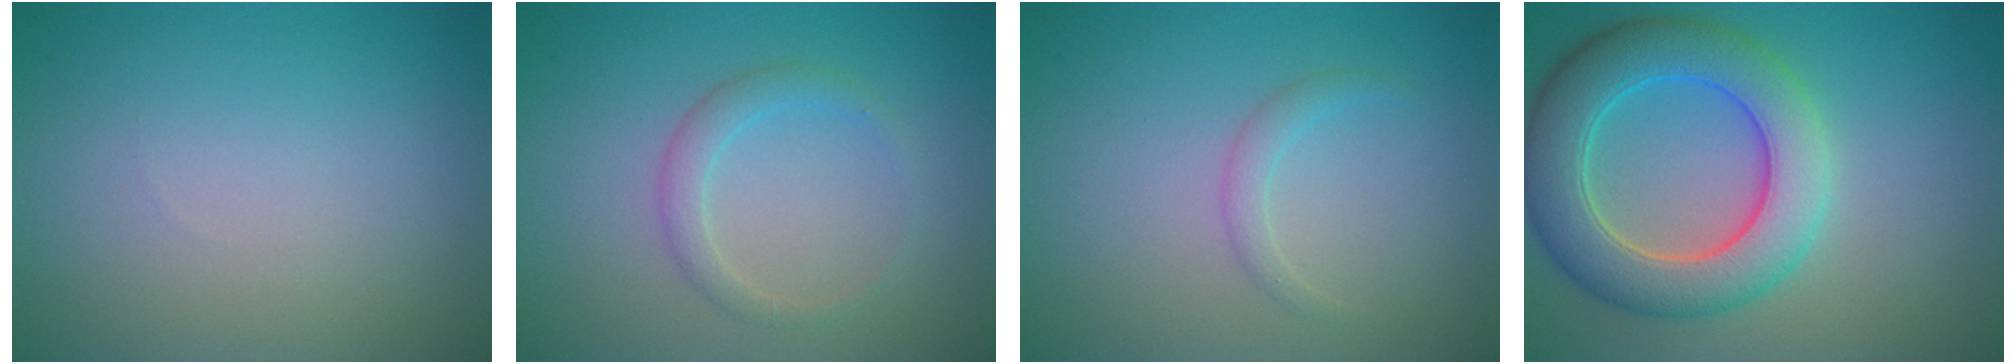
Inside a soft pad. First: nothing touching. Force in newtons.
{"total": 1.8, "press": 1.8, "slide": 0.0}
{"total": 1.2, "press": 1.2, "slide": 0.1}
{"total": 7.9, "press": 7.9, "slide": 0.4}